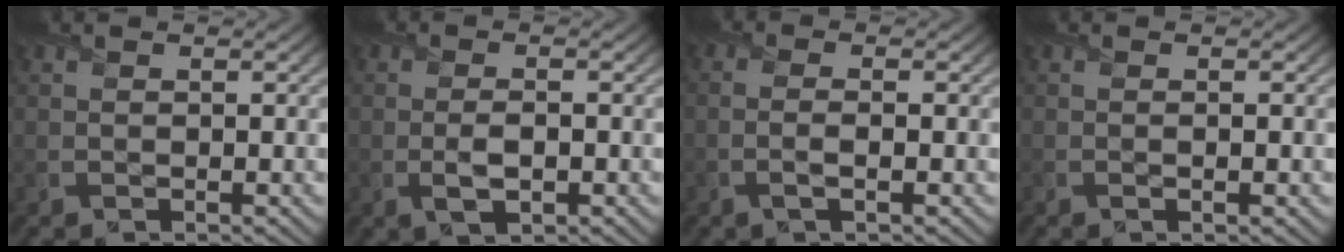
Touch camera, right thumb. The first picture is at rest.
{"total": 2.9, "force": [-0.8, 1.3, 2.5], "torque": [-0.052, -0.008, -0.012]}
{"total": 1.9, "force": [-0.7, 0.5, 1.8], "torque": [-0.037, 0.000, -0.017]}
{"total": 0.7, "force": [0.0, 0.0, 0.7], "torque": [-0.011, 0.000, -0.001]}